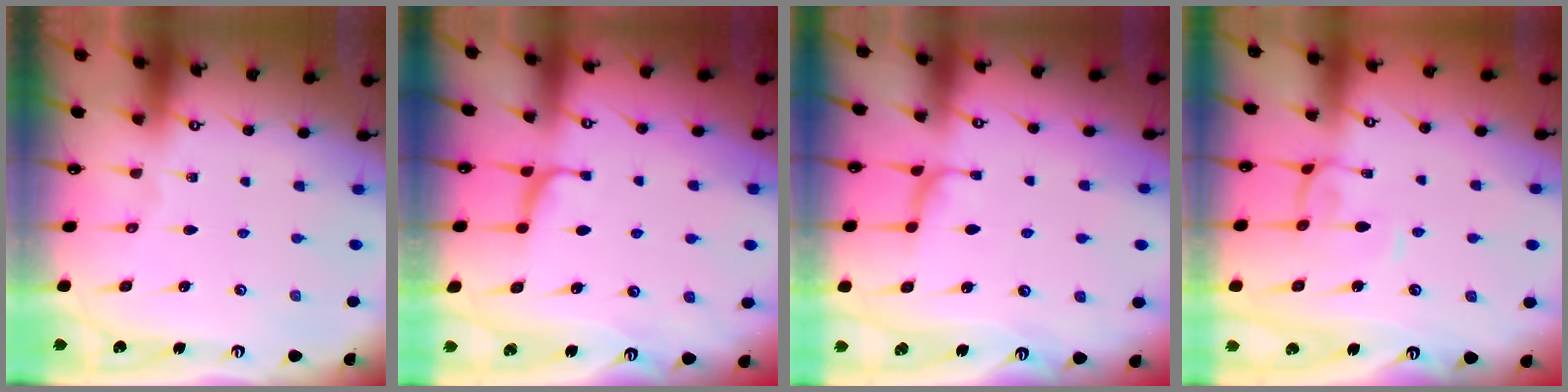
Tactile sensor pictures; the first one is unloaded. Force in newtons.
{"total": 2.0, "press": 1.9, "slide": 0.4}
{"total": 0.9, "press": 0.4, "slide": 0.8}
{"total": 2.0, "press": 2.0, "slide": 0.5}